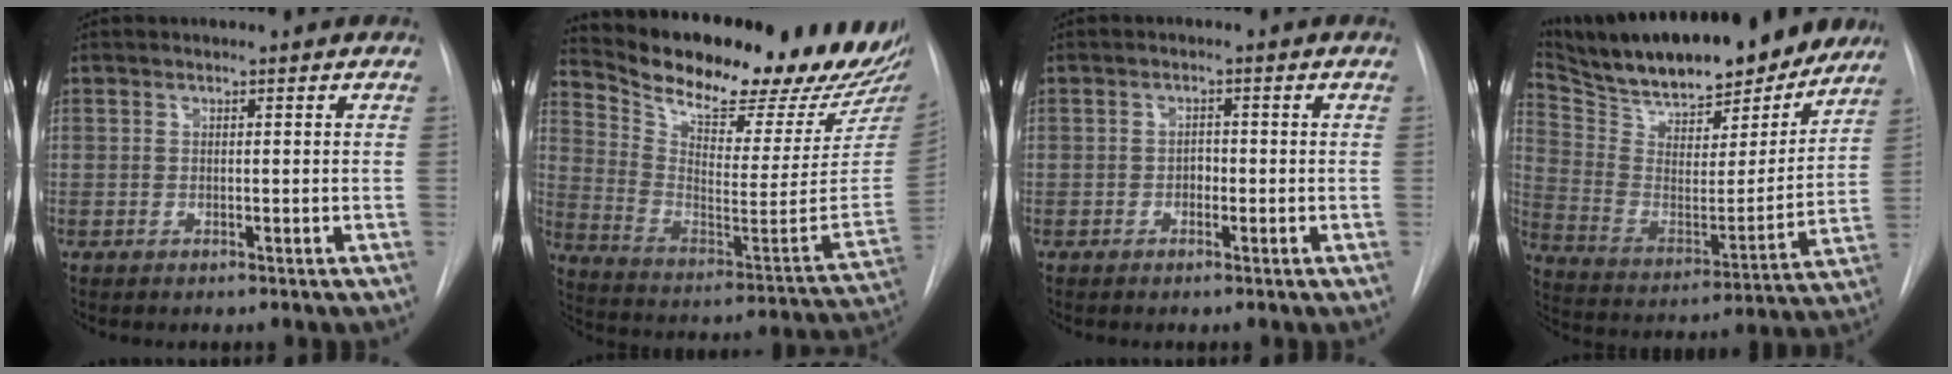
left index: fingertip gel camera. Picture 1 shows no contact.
{"total": 27.8, "force": [24.1, 5.2, 12.8], "torque": [-0.213, -0.068, 0.338]}
{"total": 1.3, "force": [-0.5, 0.9, 0.8], "torque": [-0.008, 0.003, -0.011]}
{"total": 27.3, "force": [23.0, 7.3, 12.7], "torque": [-0.227, -0.011, 0.341]}